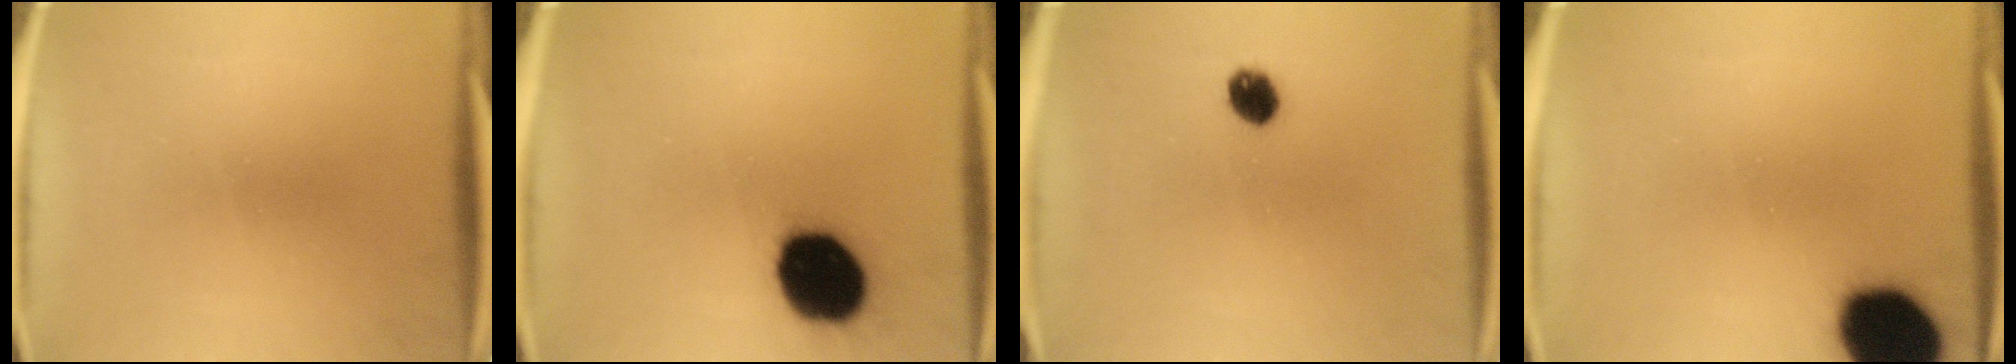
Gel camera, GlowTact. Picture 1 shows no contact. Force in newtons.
{"total": 18.9}
{"total": 4.2}
{"total": 19.0}